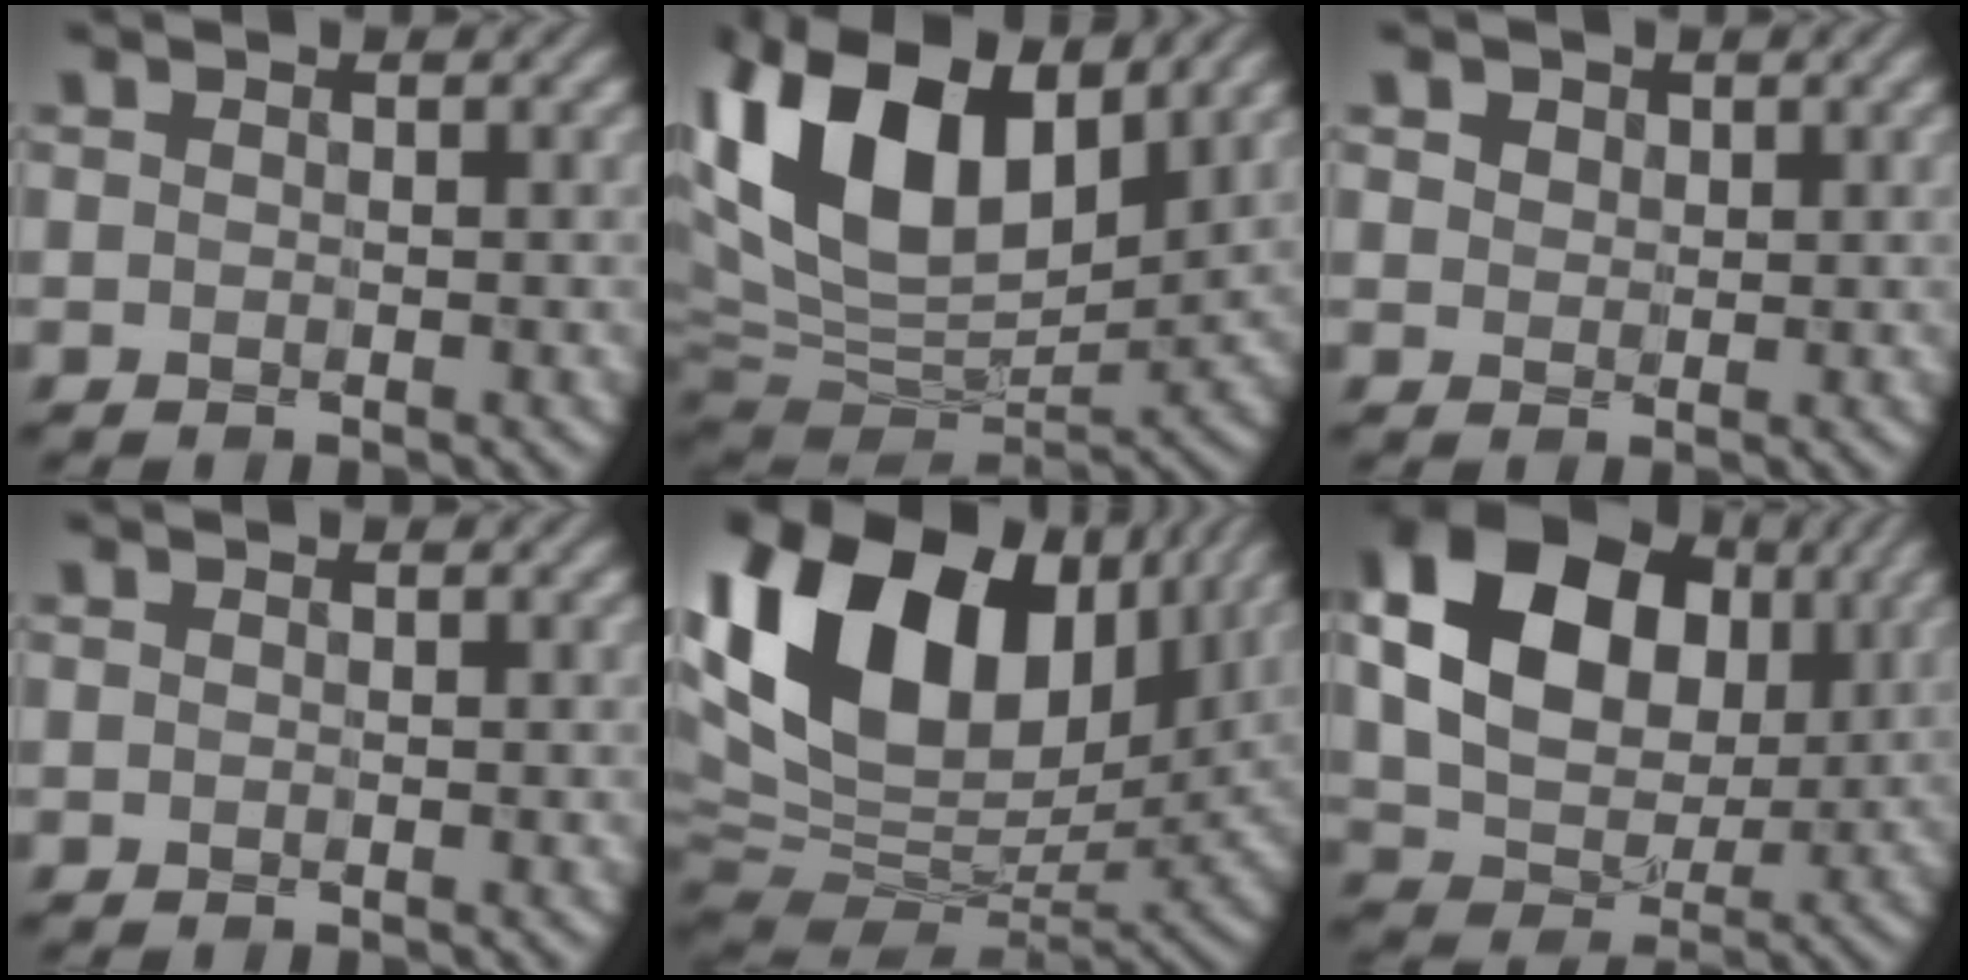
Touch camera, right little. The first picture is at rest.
{"total": 16.2, "force": [5.2, 9.1, 12.3], "torque": [-0.253, 0.026, 0.086]}
{"total": 1.9, "force": [1.1, 1.4, 0.8], "torque": [-0.029, 0.001, 0.024]}
{"total": 0.0}
{"total": 18.6, "force": [6.3, 12.0, 12.7], "torque": [-0.277, 0.029, 0.112]}
{"total": 12.8, "force": [3.0, 9.2, 8.4], "torque": [-0.174, 0.003, 0.052]}